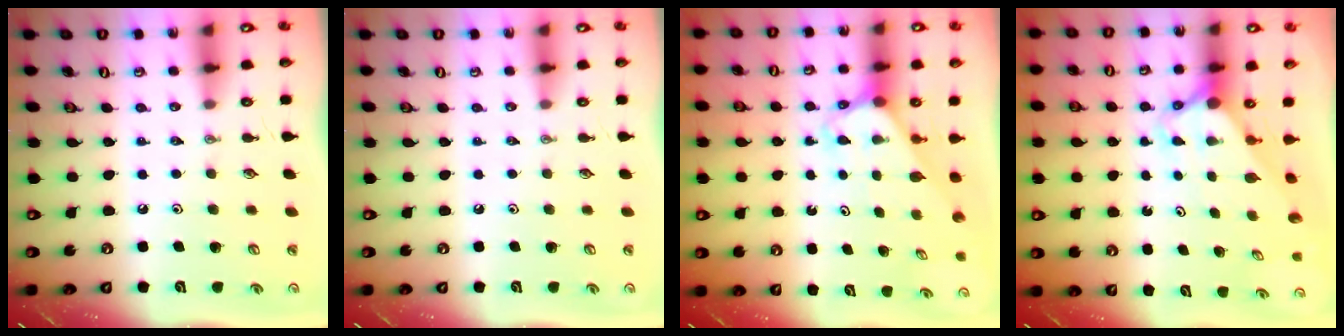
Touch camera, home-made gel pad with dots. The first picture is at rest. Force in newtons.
{"total": 0.0}
{"total": 2.7, "press": 2.7, "slide": 0.2}
{"total": 3.0, "press": 3.0, "slide": 0.3}